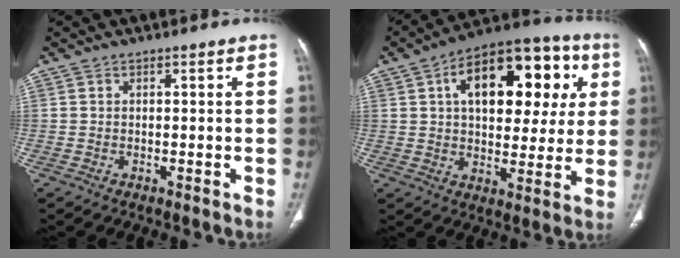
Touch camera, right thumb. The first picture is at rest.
{"total": 22.4, "force": [6.5, 12.3, 17.5], "torque": [-0.203, 0.021, 0.089]}